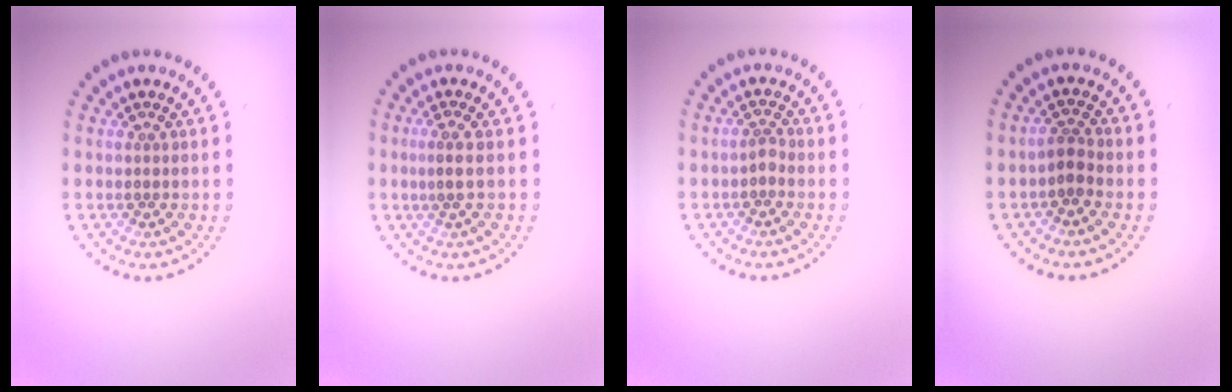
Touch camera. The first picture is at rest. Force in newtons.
{"total": 1.6, "press": 1.3, "slide": 1.0}
{"total": 0.9, "press": 0.6, "slide": 0.8}
{"total": 1.6, "press": 1.3, "slide": 0.9}